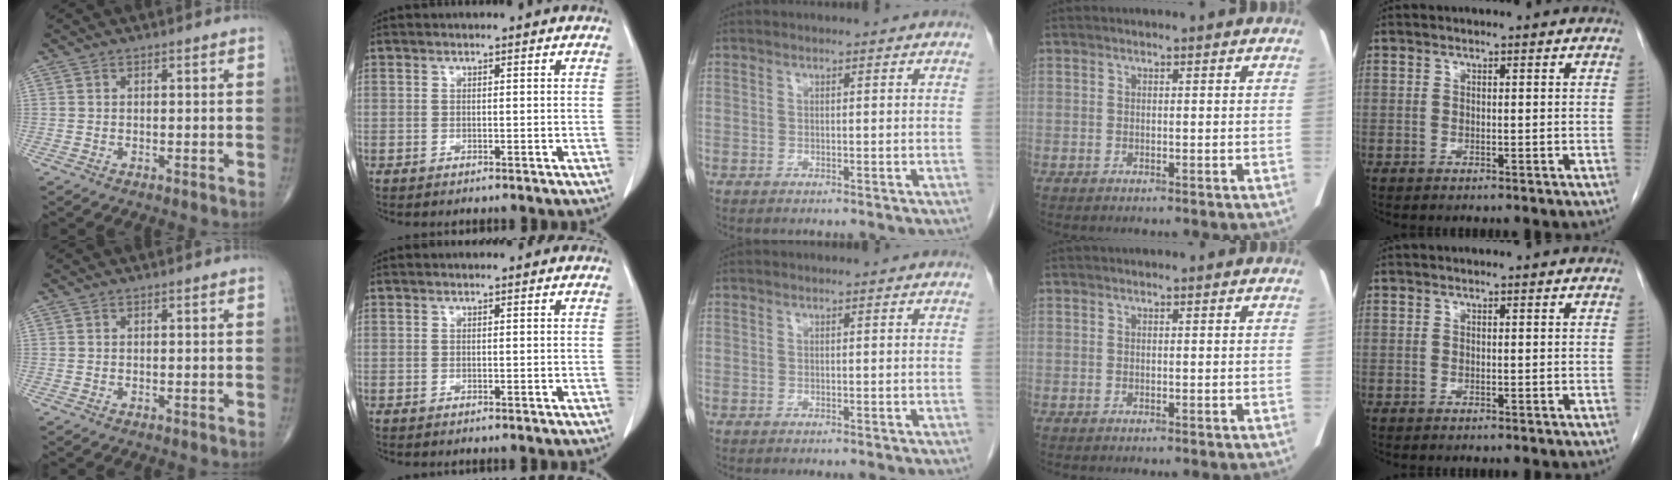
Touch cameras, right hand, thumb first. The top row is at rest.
{}